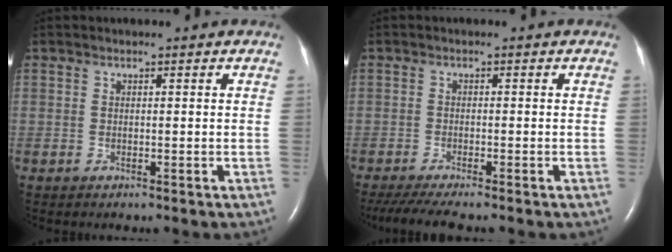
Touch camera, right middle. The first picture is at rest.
{"total": 6.7, "force": [-5.6, 0.1, 3.6], "torque": [-0.059, -0.019, -0.094]}